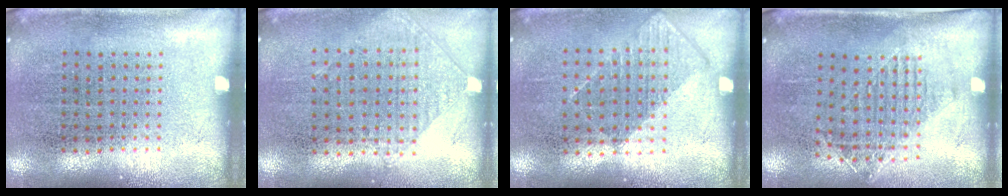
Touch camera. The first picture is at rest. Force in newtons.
{"total": 0.9, "press": 0.8, "slide": 0.3}
{"total": 0.8, "press": 0.7, "slide": 0.4}
{"total": 1.2, "press": 1.1, "slide": 0.6}